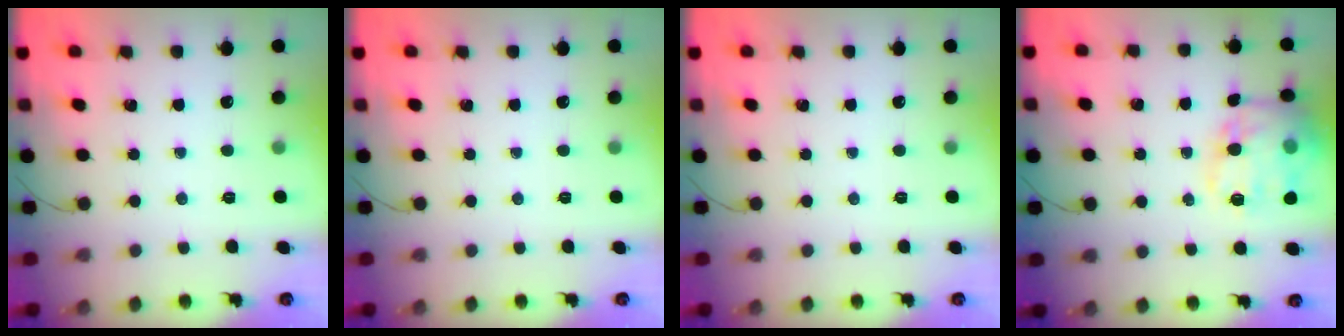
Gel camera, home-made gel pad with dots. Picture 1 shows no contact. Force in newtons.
{"total": 0.0}
{"total": 0.0}
{"total": 19.3, "press": 19.1, "slide": 2.5}